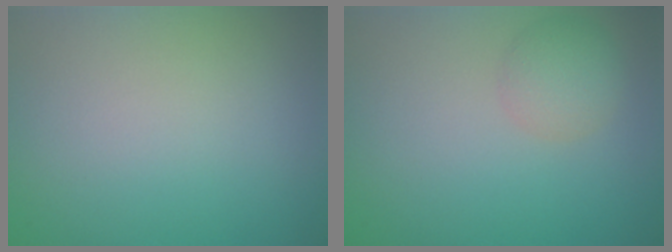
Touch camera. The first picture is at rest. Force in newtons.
{"total": 2.5, "press": 2.5, "slide": 0.1}